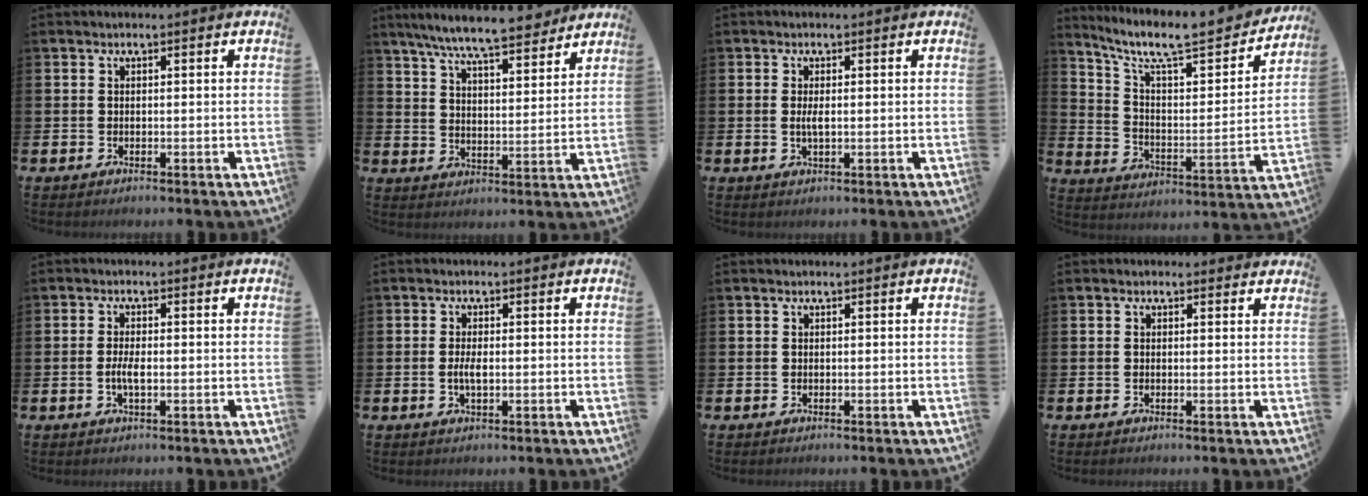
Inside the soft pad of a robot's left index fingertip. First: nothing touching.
{"total": 9.1, "force": [8.4, 1.0, 3.3], "torque": [-0.090, -0.041, 0.152]}
{"total": 1.7, "force": [0.1, 0.5, 1.6], "torque": [-0.024, 0.000, -0.002]}
{"total": 9.5, "force": [8.0, 2.2, 4.6], "torque": [-0.113, -0.062, 0.130]}
{"total": 2.4, "force": [-0.5, 0.8, 2.2], "torque": [-0.034, -0.002, -0.010]}
{"total": 2.2, "force": [-0.2, 0.8, 2.1], "torque": [-0.033, -0.002, -0.006]}
{"total": 0.0}
{"total": 0.6, "force": [0.3, 0.4, 0.2], "torque": [-0.003, 0.006, 0.004]}